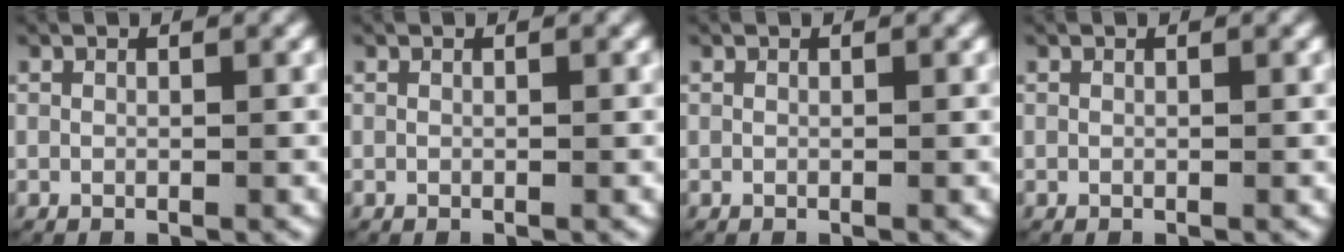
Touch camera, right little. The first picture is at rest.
{"total": 0.0}
{"total": 0.0}
{"total": 0.0}